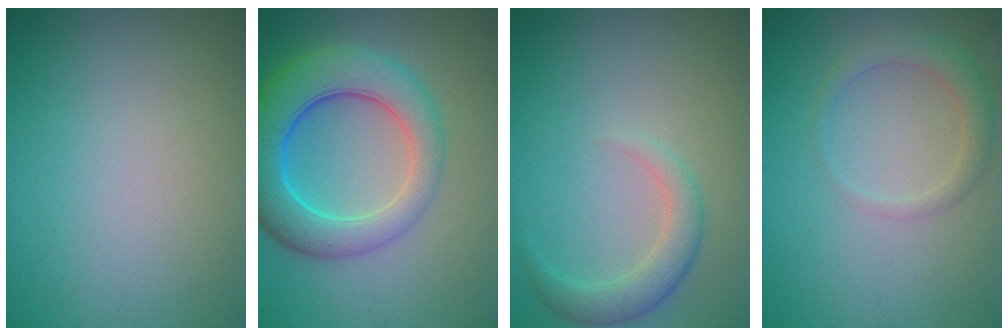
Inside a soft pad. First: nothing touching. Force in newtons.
{"total": 8.3, "press": 8.3, "slide": 0.4}
{"total": 2.7, "press": 2.7, "slide": 0.1}
{"total": 2.2, "press": 2.2, "slide": 0.3}